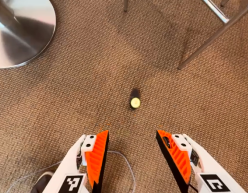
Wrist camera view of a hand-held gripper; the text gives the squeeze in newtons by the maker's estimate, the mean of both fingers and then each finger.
{"total": 0.0}